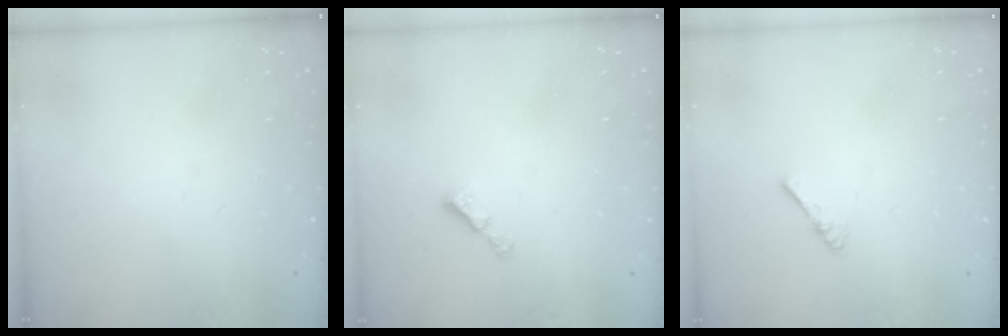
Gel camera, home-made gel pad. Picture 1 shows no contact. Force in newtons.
{"total": 2.9, "press": 2.9, "slide": 0.3}
{"total": 2.4, "press": 2.4, "slide": 0.5}